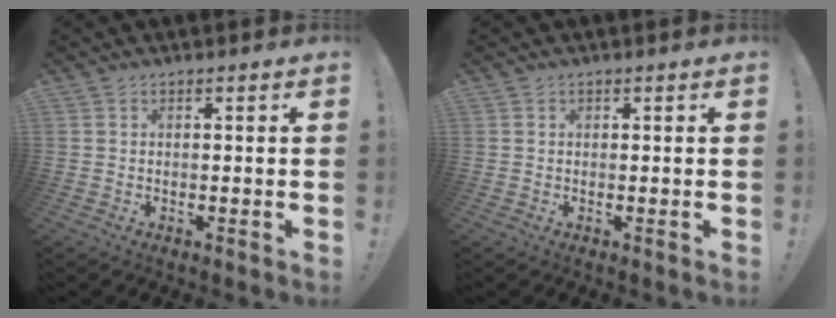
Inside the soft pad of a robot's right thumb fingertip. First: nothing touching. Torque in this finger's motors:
{"motor_torque": [-0.01, 0.14, 0.18, -0.07, -0.02]}